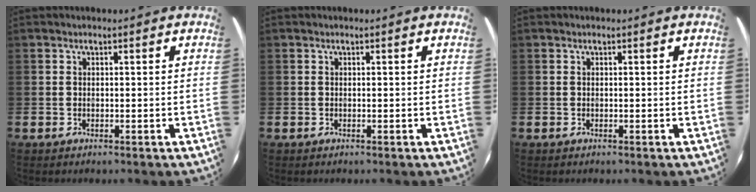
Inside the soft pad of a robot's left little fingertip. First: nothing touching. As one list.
[{"total": 0.0}, {"total": 0.0}]